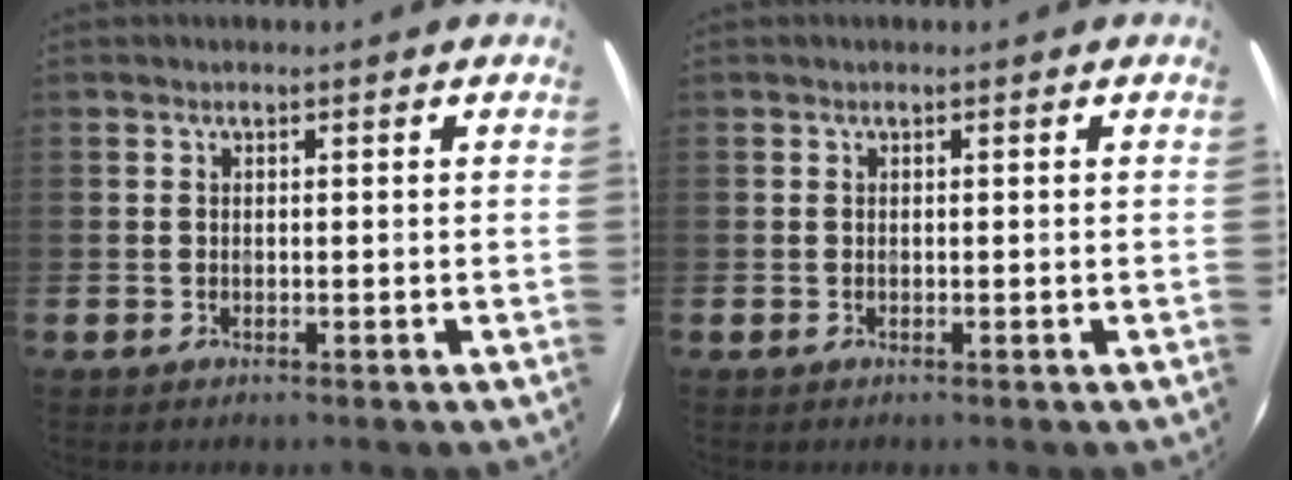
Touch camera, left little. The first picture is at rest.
{"total": 0.0}